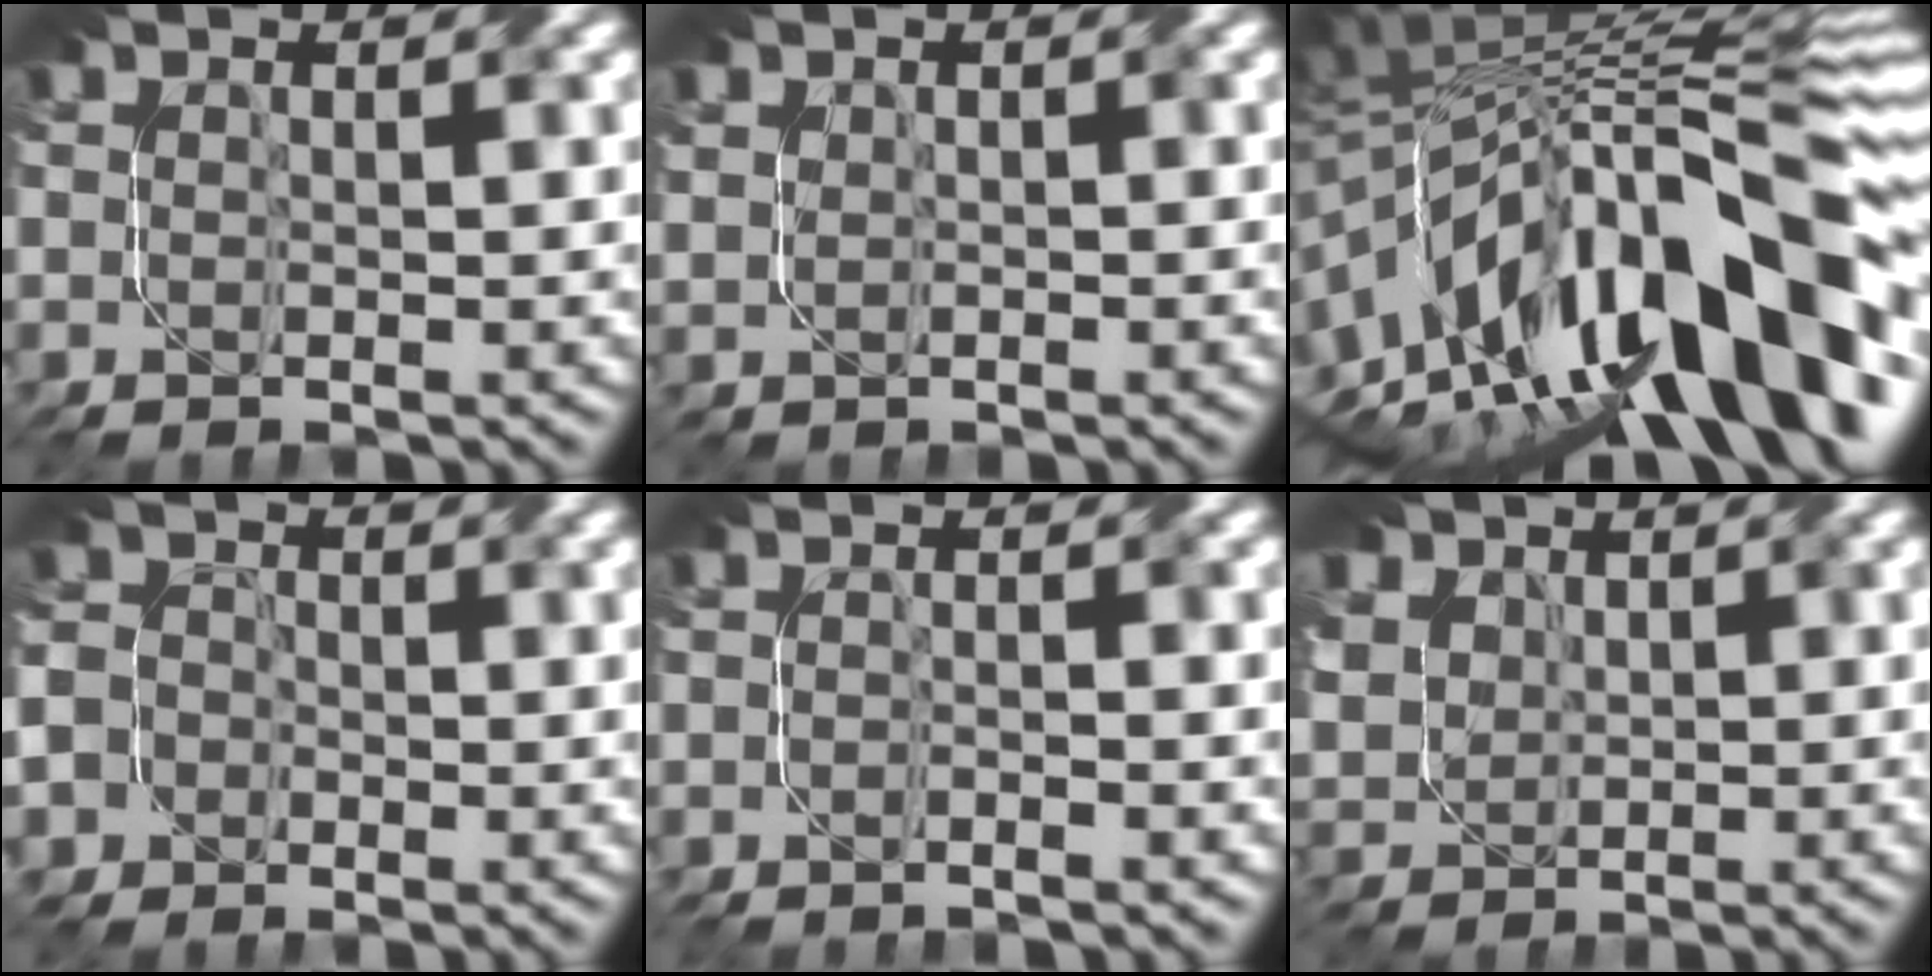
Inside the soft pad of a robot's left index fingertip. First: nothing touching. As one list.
[{"total": 1.1, "force": [0.4, 0.6, -0.8], "torque": [0.008, 0.001, 0.015]}, {"total": 15.7, "force": [-5.0, 6.1, 13.5], "torque": [-0.187, 0.043, -0.106]}, {"total": 5.6, "force": [-2.0, 5.2, 0.7], "torque": [-0.027, 0.011, -0.064]}, {"total": 1.7, "force": [-1.3, 0.5, 0.9], "torque": [-0.008, -0.006, -0.021]}, {"total": 7.1, "force": [3.2, 5.8, 2.7], "torque": [-0.098, 0.022, 0.066]}]